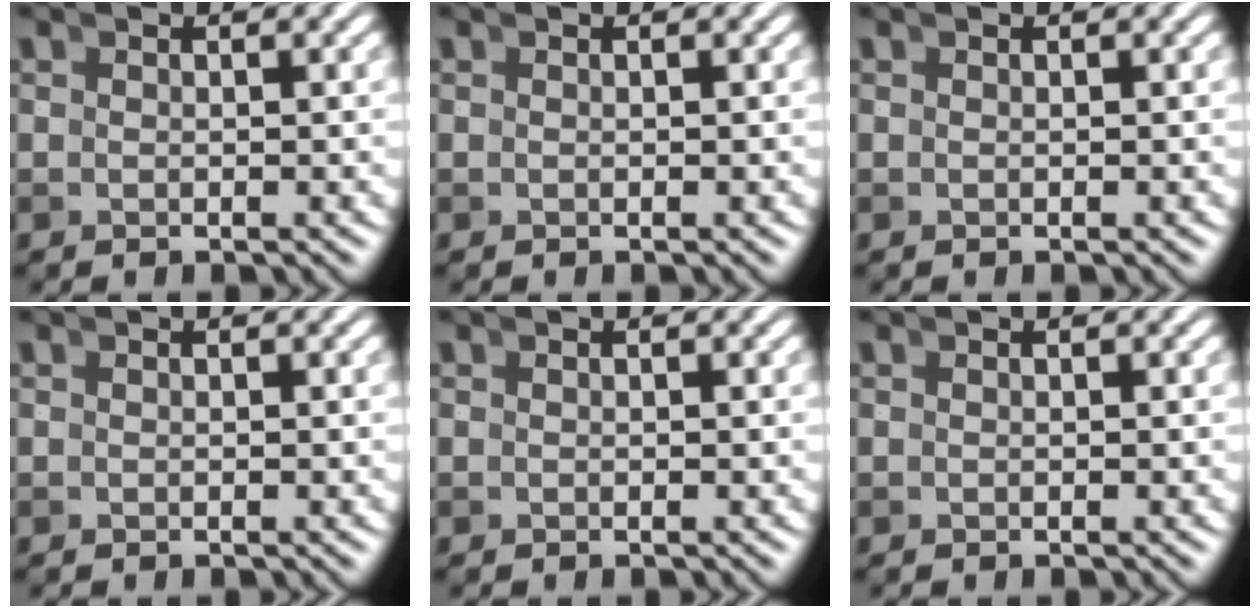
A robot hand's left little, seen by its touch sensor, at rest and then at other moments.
{"total": 0.0}
{"total": 0.0}
{"total": 0.0}
{"total": 0.0}
{"total": 0.0}